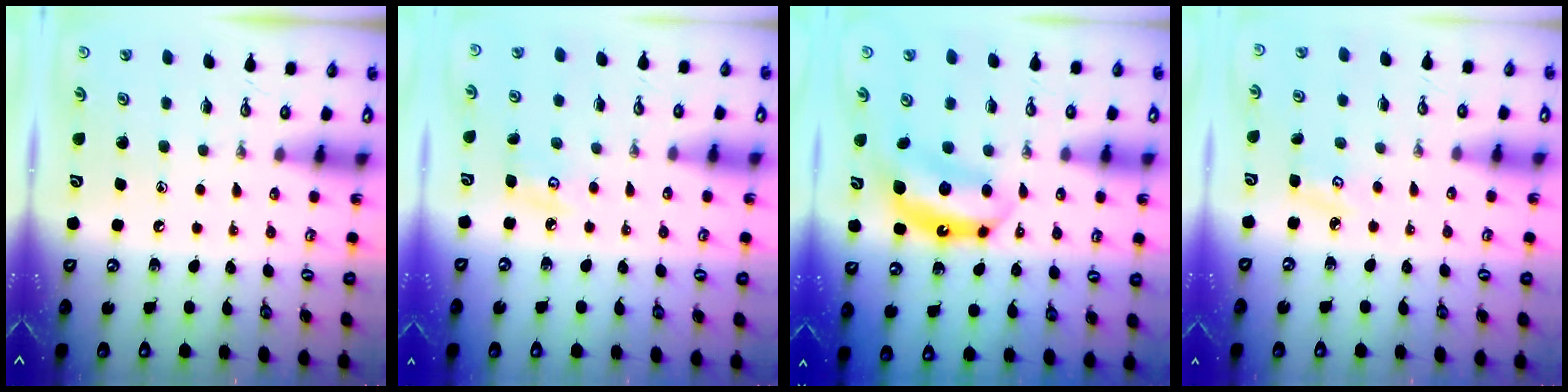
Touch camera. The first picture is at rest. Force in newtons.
{"total": 4.4, "press": 4.3, "slide": 0.4}
{"total": 7.1, "press": 7.1, "slide": 0.5}
{"total": 3.6, "press": 3.6, "slide": 0.3}